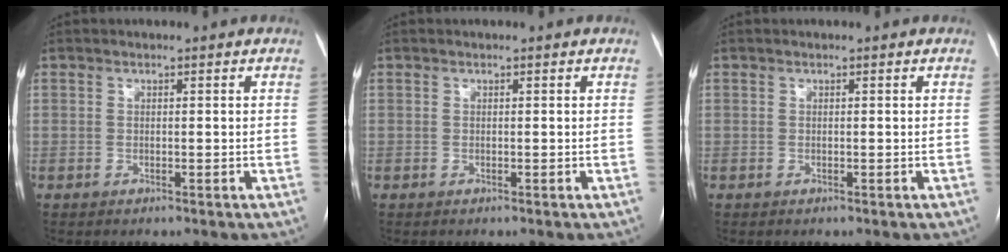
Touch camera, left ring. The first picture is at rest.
{"total": 0.0}
{"total": 0.0}